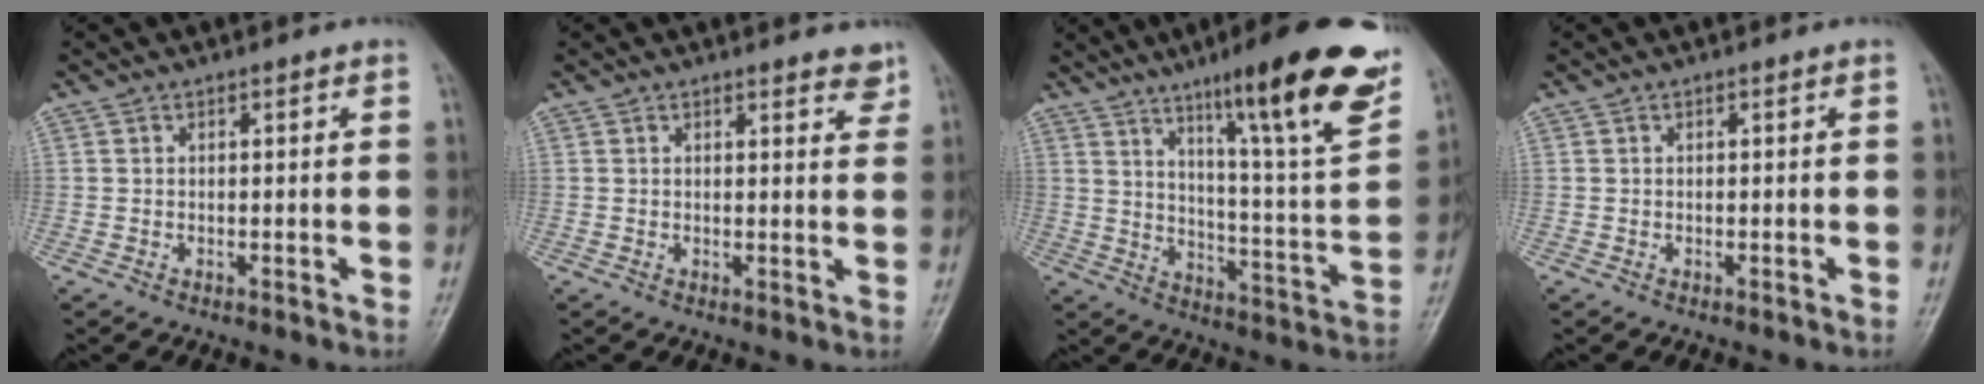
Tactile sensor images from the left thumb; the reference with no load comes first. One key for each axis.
{"total": 3.8, "fx": 3.1, "fy": 1.3, "fz": 1.9, "tx": -0.004, "ty": -0.017, "tz": 0.032}
{"total": 24.9, "fx": 14.4, "fy": 4.0, "fz": 19.9, "tx": -0.258, "ty": -0.052, "tz": 0.215}
{"total": 0.0}